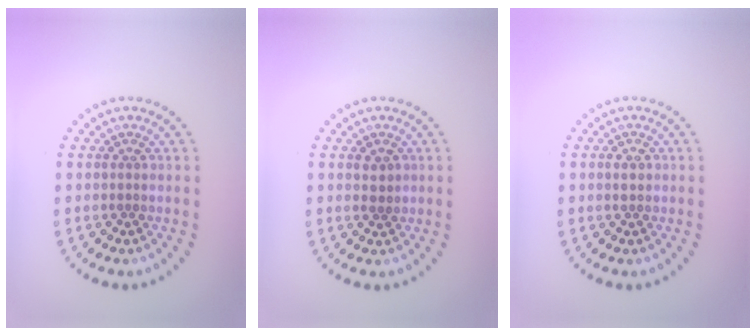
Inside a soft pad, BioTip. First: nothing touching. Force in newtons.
{"total": 1.3, "press": 1.2, "slide": 0.4}
{"total": 1.2, "press": 1.2, "slide": 0.1}